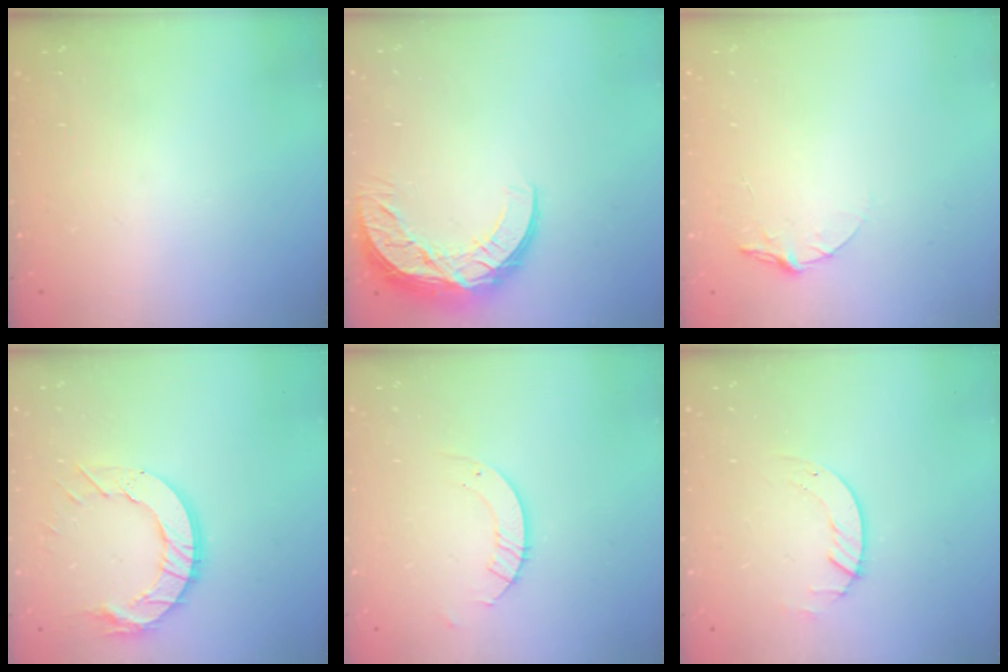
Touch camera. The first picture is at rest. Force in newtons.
{"total": 11.3, "press": 11.2, "slide": 0.9}
{"total": 4.6, "press": 4.6, "slide": 0.4}
{"total": 11.5, "press": 11.4, "slide": 1.2}
{"total": 3.7, "press": 3.7, "slide": 0.2}
{"total": 2.0, "press": 2.0, "slide": 0.2}